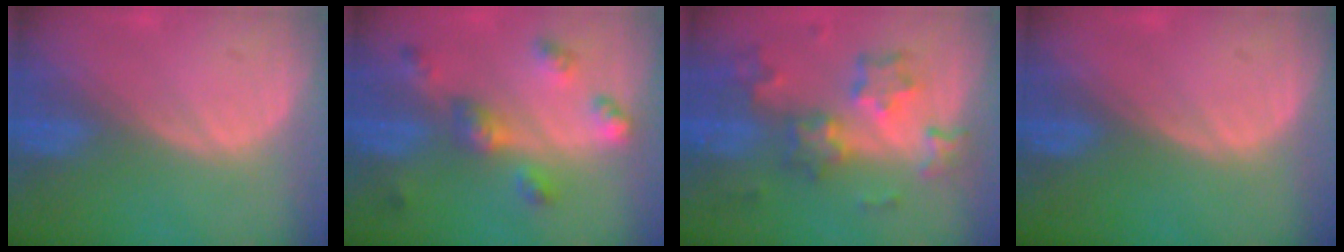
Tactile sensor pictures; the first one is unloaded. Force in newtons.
{"total": 6.4, "press": 5.7, "slide": 2.9}
{"total": 8.6, "press": 7.6, "slide": 4.0}
{"total": 0.0}